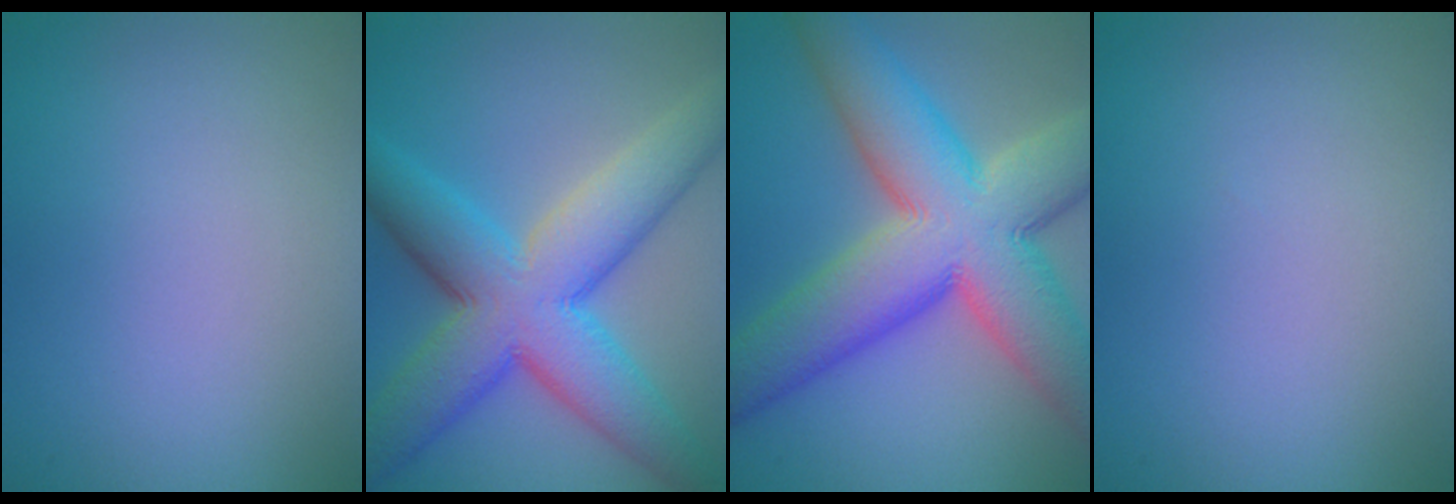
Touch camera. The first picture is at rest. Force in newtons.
{"total": 11.1, "press": 11.1, "slide": 0.3}
{"total": 14.3, "press": 14.2, "slide": 0.6}
{"total": 0.0}